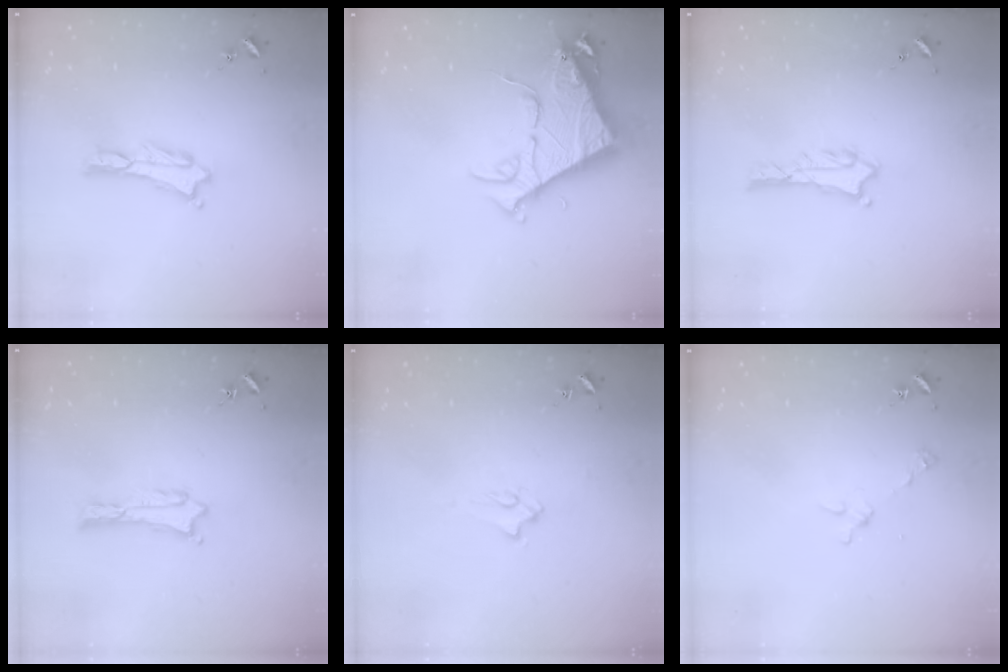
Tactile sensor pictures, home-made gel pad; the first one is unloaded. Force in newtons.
{"total": 7.9, "press": 7.9, "slide": 0.9}
{"total": 2.0, "press": 2.0, "slide": 0.3}
{"total": 0.0}
{"total": 2.0, "press": 2.0, "slide": 0.3}
{"total": 2.9, "press": 2.9, "slide": 0.2}